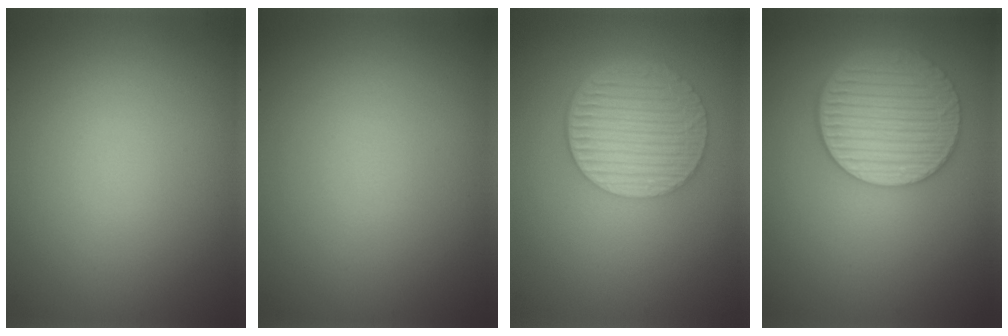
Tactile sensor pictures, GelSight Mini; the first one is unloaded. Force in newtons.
{"total": 0.0}
{"total": 6.6, "press": 4.7, "slide": 4.6}
{"total": 5.7, "press": 4.8, "slide": 3.1}